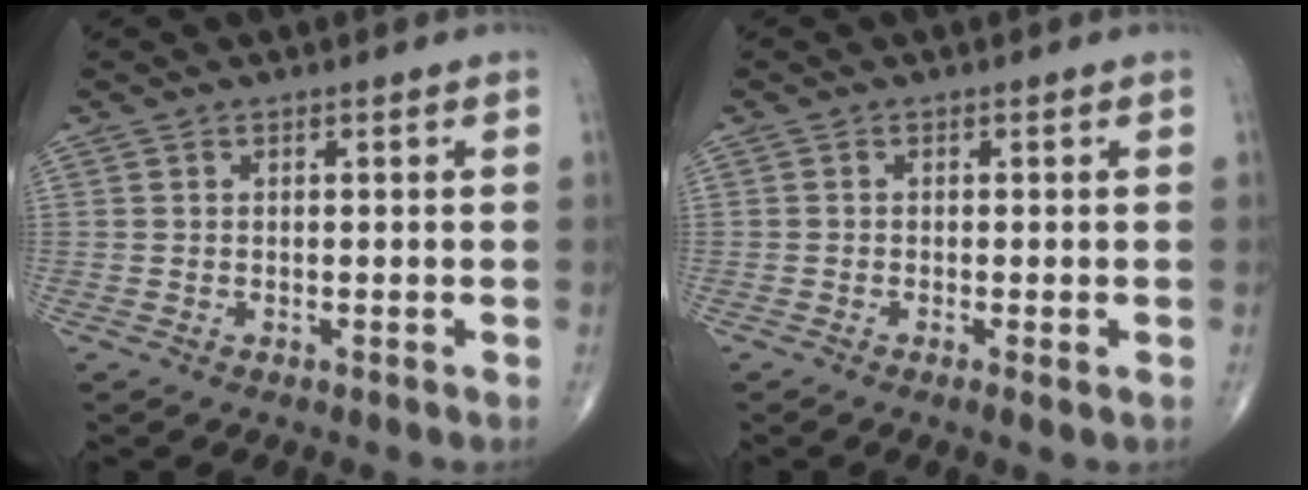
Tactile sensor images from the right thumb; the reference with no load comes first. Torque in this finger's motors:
{"motor_torque": [-0.25, -0.03, 0.00, 0.00, -0.03]}